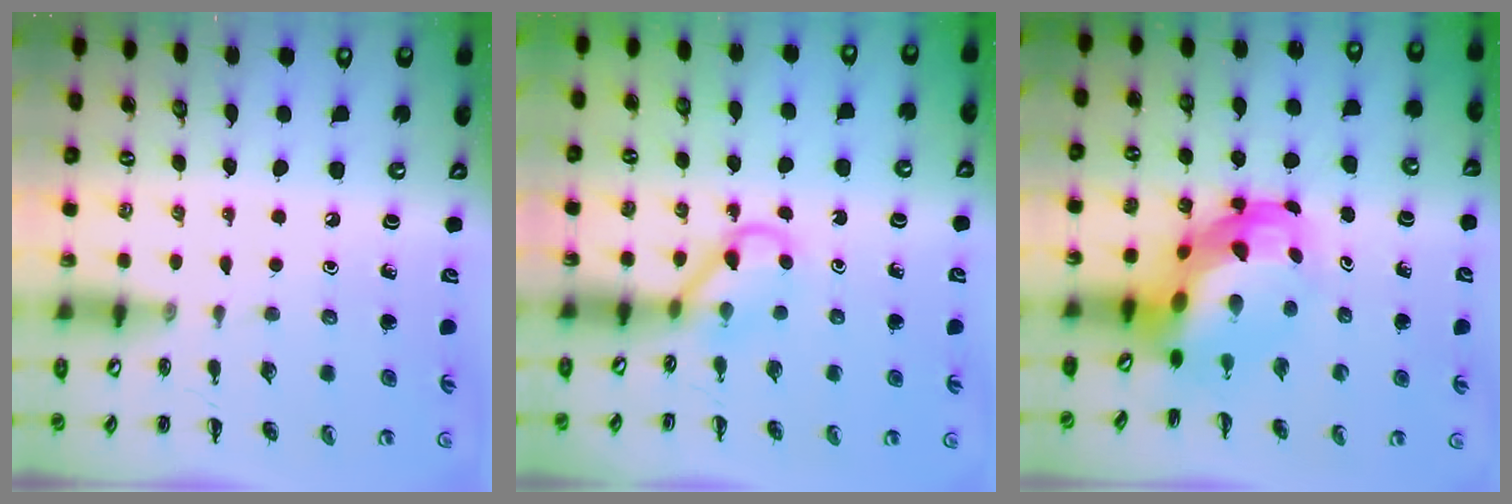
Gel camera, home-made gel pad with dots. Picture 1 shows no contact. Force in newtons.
{"total": 2.9, "press": 2.8, "slide": 0.9}
{"total": 7.3, "press": 7.0, "slide": 2.0}